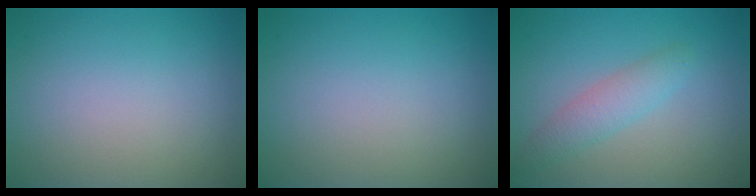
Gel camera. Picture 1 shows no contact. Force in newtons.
{"total": 0.0}
{"total": 2.5, "press": 2.5, "slide": 0.0}